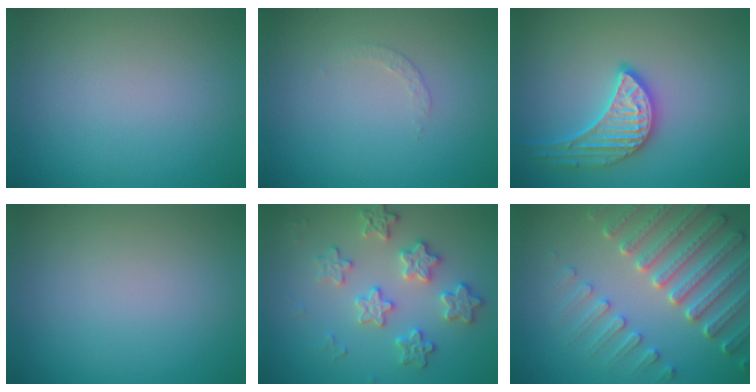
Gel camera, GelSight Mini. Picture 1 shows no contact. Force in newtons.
{"total": 1.1, "press": 1.1, "slide": 0.3}
{"total": 3.4, "press": 3.3, "slide": 0.4}
{"total": 0.0}
{"total": 3.6, "press": 3.5, "slide": 0.5}
{"total": 6.5, "press": 5.3, "slide": 3.8}